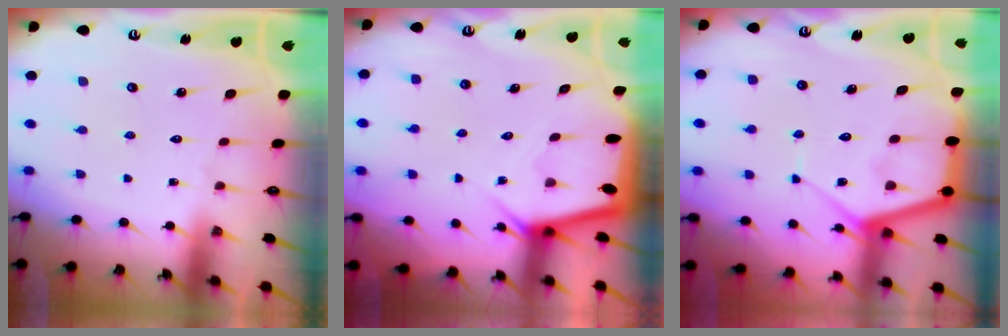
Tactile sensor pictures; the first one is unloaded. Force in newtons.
{"total": 3.9, "press": 3.9, "slide": 0.3}
{"total": 10.3, "press": 10.3, "slide": 0.9}